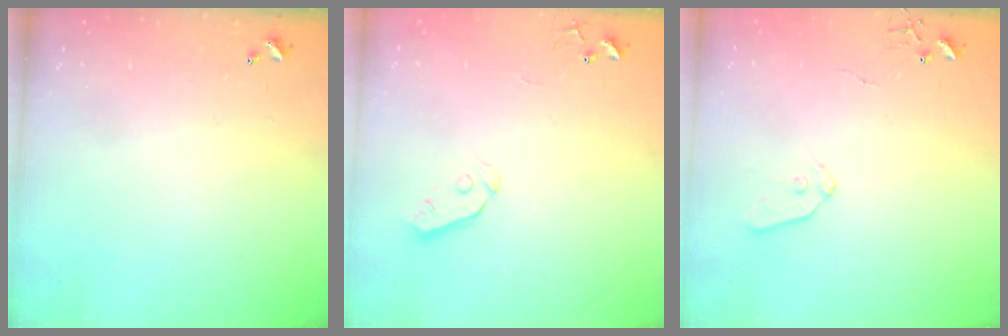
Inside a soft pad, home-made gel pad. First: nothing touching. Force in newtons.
{"total": 3.4, "press": 3.4, "slide": 0.4}
{"total": 6.0, "press": 5.9, "slide": 0.8}